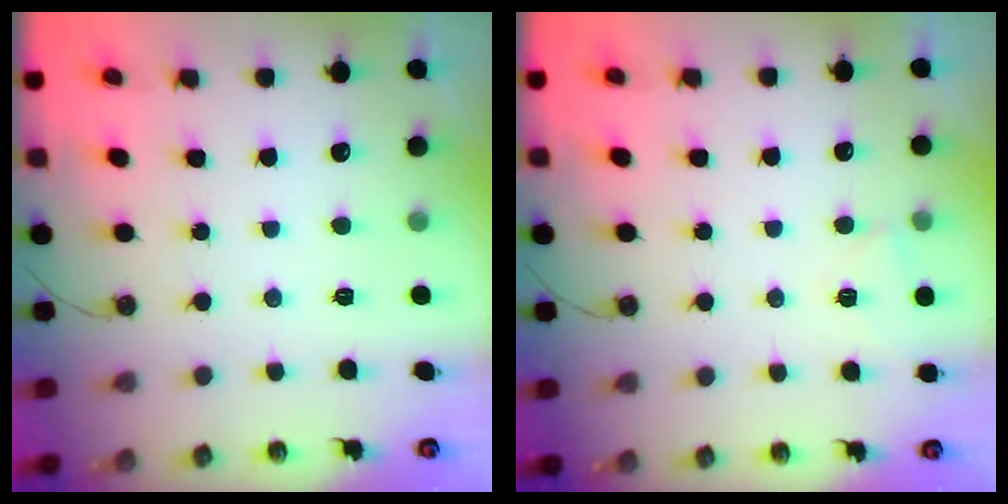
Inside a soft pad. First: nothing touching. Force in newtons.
{"total": 3.8, "press": 3.4, "slide": 1.6}